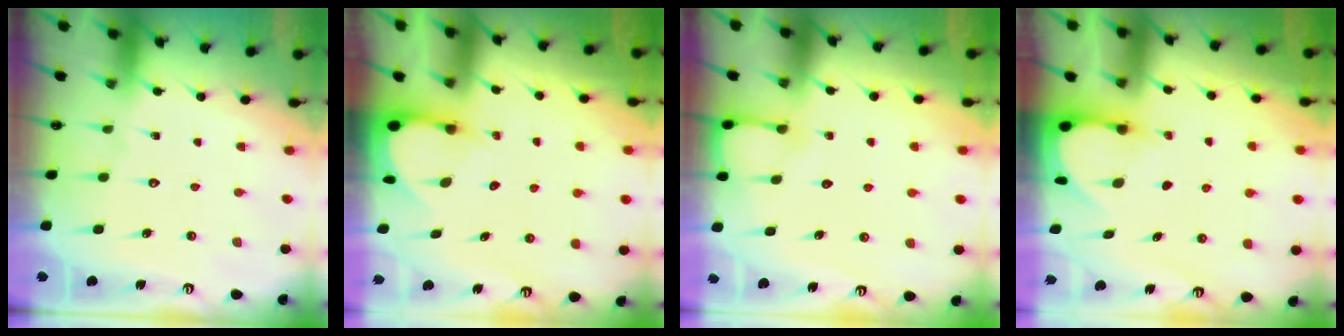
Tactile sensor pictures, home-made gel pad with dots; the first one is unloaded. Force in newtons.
{"total": 2.8, "press": 2.8, "slide": 0.2}
{"total": 4.3, "press": 4.3, "slide": 0.4}
{"total": 3.3, "press": 3.2, "slide": 0.3}